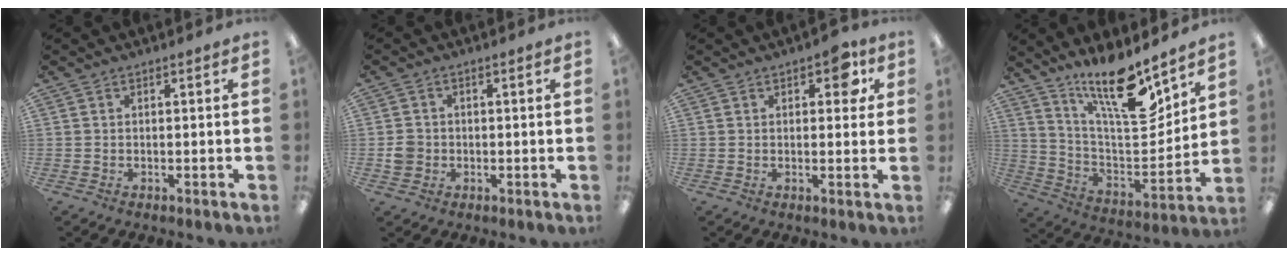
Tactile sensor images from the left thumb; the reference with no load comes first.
{"total": 3.4, "force": [-0.5, 3.2, 1.1], "torque": [-0.011, 0.003, -0.010]}
{"total": 5.5, "force": [2.5, 2.9, 3.9], "torque": [-0.042, -0.005, 0.037]}
{"total": 18.7, "force": [14.0, 5.2, 11.3], "torque": [-0.206, -0.093, 0.239]}